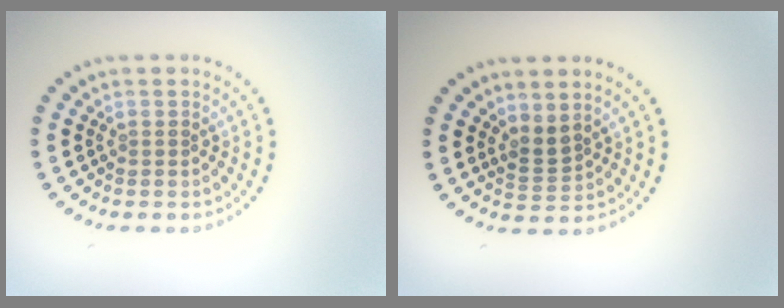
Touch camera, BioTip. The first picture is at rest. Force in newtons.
{"total": 1.7, "press": 1.3, "slide": 1.2}